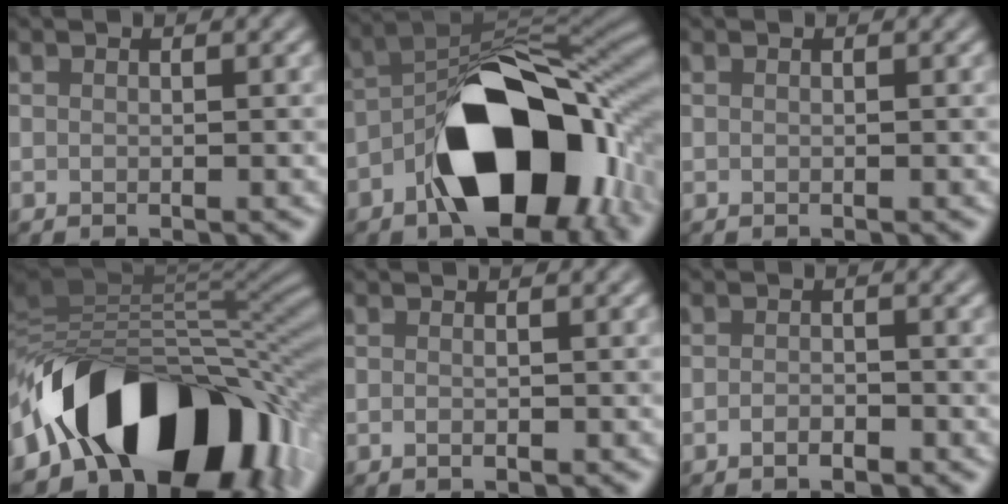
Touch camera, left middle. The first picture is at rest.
{"total": 14.8, "force": [-5.6, 8.1, 11.0], "torque": [-0.139, 0.002, -0.096]}
{"total": 0.0}
{"total": 14.9, "force": [-5.4, 9.0, 10.5], "torque": [-0.140, 0.013, -0.091]}
{"total": 1.3, "force": [0.3, 0.4, 1.1], "torque": [-0.018, -0.002, -0.002]}
{"total": 1.2, "force": [-0.7, 0.5, 0.9], "torque": [-0.016, 0.000, -0.013]}